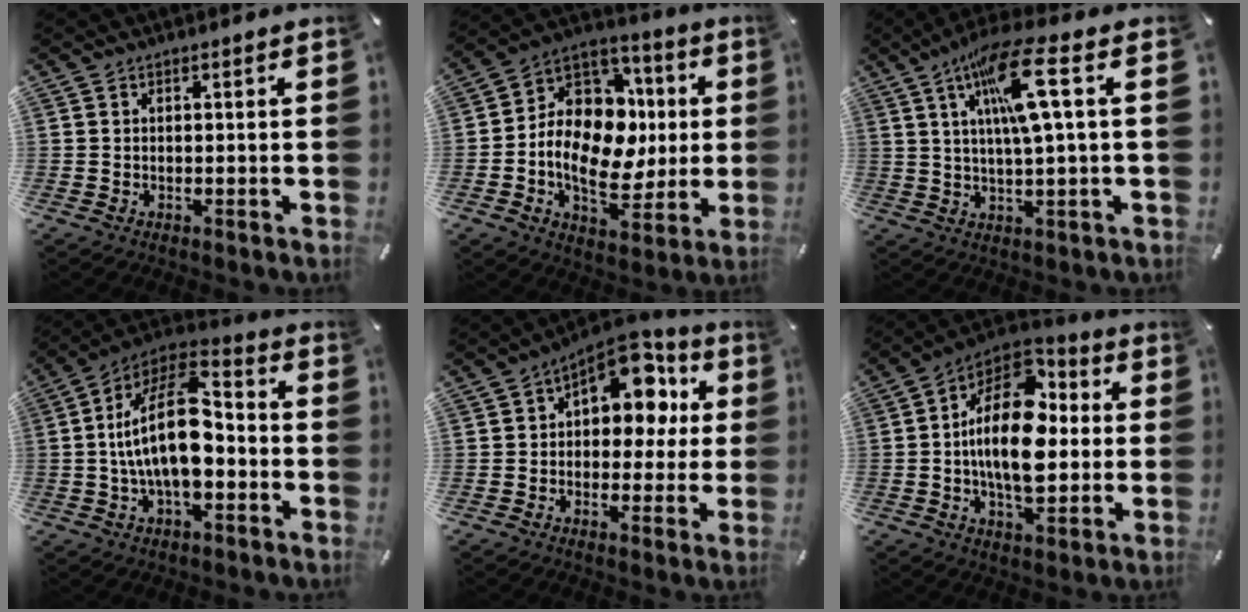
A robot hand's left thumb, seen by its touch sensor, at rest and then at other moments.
{"total": 17.1, "force": [-0.9, 13.5, 10.5], "torque": [-0.192, -0.009, -0.011]}
{"total": 14.0, "force": [5.0, 1.9, 12.9], "torque": [-0.246, -0.003, 0.080]}
{"total": 18.9, "force": [-1.7, 10.0, 16.0], "torque": [-0.311, 0.004, -0.034]}
{"total": 12.6, "force": [5.2, 8.5, 7.6], "torque": [-0.101, -0.036, 0.093]}
{"total": 19.4, "force": [0.9, 11.8, 15.4], "torque": [-0.277, -0.010, 0.011]}